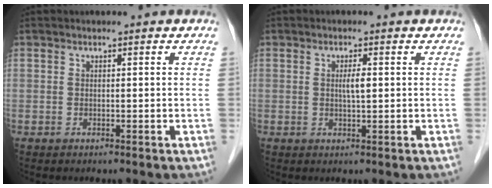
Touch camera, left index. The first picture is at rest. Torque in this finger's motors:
{"motor_torque": [0.70, 0.33, 0.08, 0.05]}